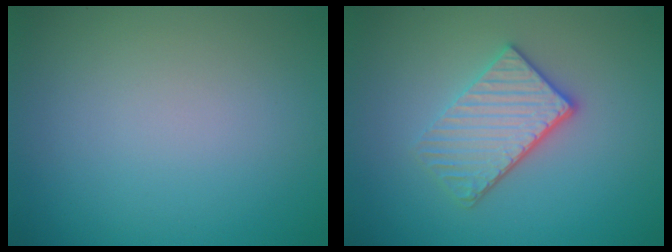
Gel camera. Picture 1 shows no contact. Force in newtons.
{"total": 3.7, "press": 3.2, "slide": 1.9}